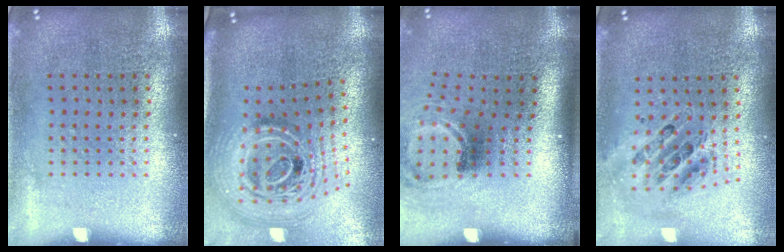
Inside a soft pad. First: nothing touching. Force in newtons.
{"total": 2.7, "press": 1.9, "slide": 1.9}
{"total": 2.0, "press": 1.3, "slide": 1.5}
{"total": 0.9, "press": 0.9, "slide": 0.2}